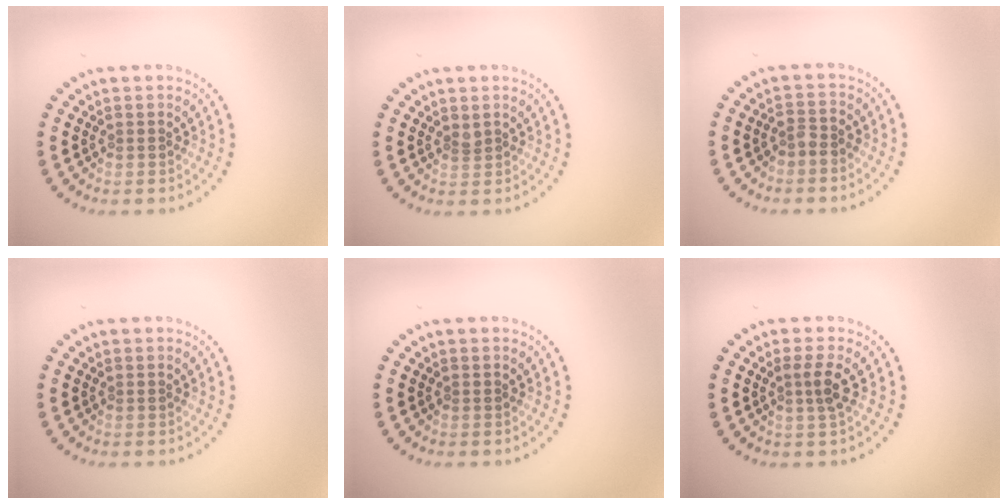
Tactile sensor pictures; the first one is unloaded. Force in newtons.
{"total": 0.7, "press": 0.5, "slide": 0.5}
{"total": 1.3, "press": 1.1, "slide": 0.7}
{"total": 0.0}
{"total": 0.0}
{"total": 1.9, "press": 1.5, "slide": 1.1}